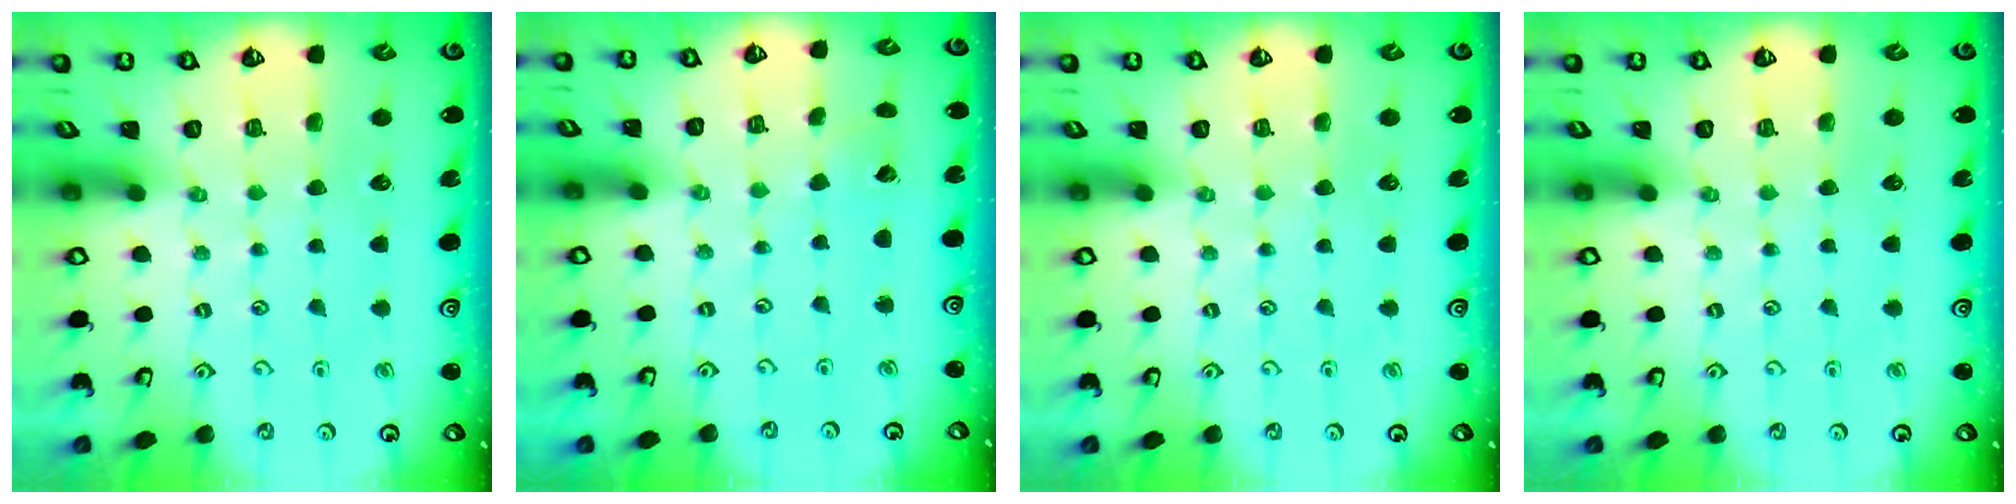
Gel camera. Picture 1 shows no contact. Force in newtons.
{"total": 3.3, "press": 3.3, "slide": 0.4}
{"total": 0.0}
{"total": 0.0}